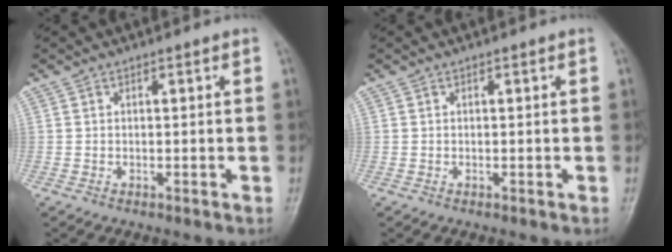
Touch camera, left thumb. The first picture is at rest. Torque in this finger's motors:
{"motor_torque": [0.00, 0.00, -0.01, -0.01, 0.00]}